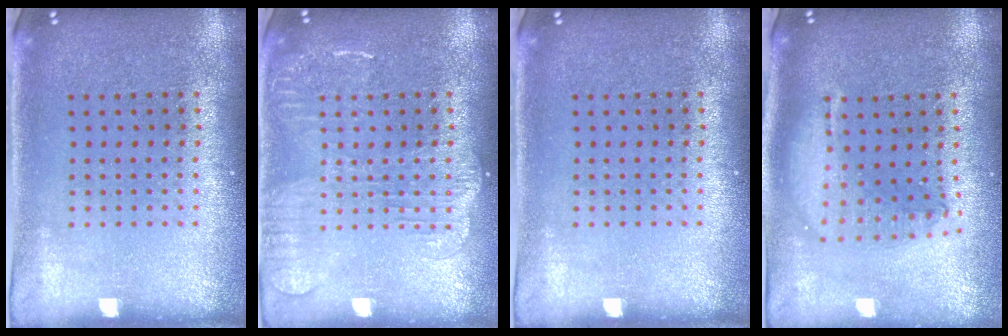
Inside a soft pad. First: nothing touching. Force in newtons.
{"total": 2.8, "press": 2.7, "slide": 0.4}
{"total": 0.0}
{"total": 1.8, "press": 1.5, "slide": 1.0}